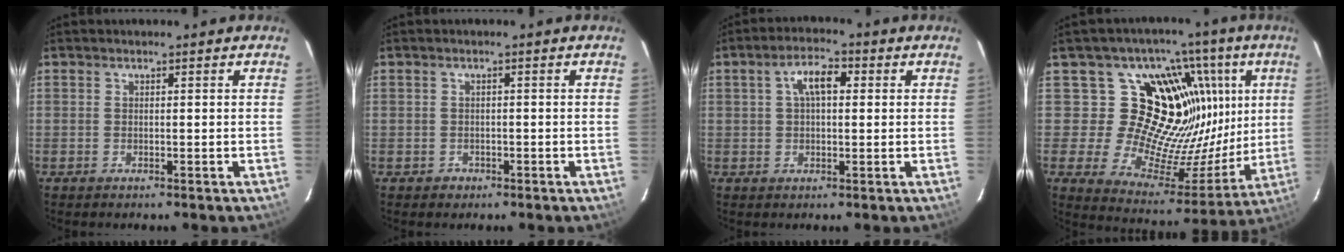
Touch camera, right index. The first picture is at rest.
{"total": 1.8, "force": [-0.8, 1.6, 0.2], "torque": [-0.003, 0.006, -0.008]}
{"total": 5.5, "force": [1.4, 2.6, 4.6], "torque": [-0.084, 0.021, 0.024]}
{"total": 22.0, "force": [8.4, 17.2, 10.7], "torque": [-0.154, 0.002, 0.160]}